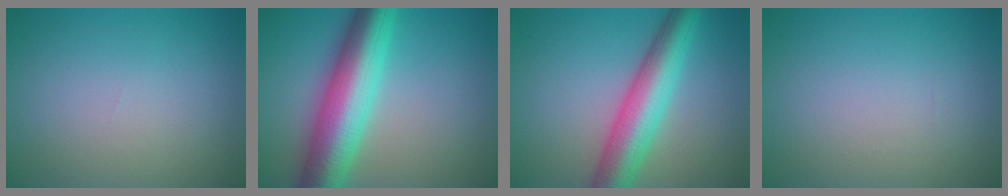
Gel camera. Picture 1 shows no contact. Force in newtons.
{"total": 10.0, "press": 10.0, "slide": 0.2}
{"total": 7.2, "press": 7.2, "slide": 0.2}
{"total": 0.0}